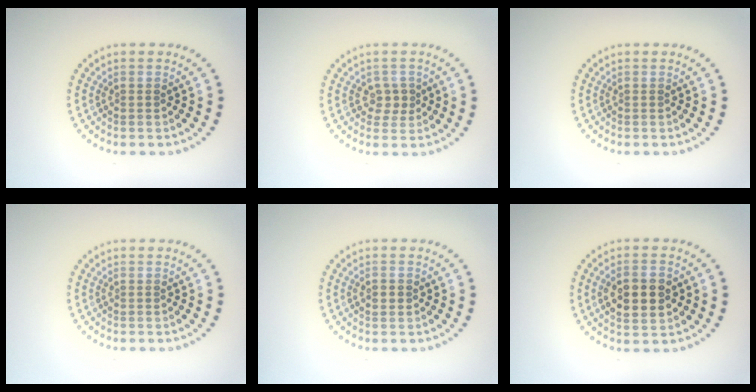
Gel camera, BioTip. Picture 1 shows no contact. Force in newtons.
{"total": 1.7, "press": 1.6, "slide": 0.6}
{"total": 0.0}
{"total": 0.0}
{"total": 1.7, "press": 1.7, "slide": 0.1}
{"total": 4.4, "press": 4.4, "slide": 0.3}